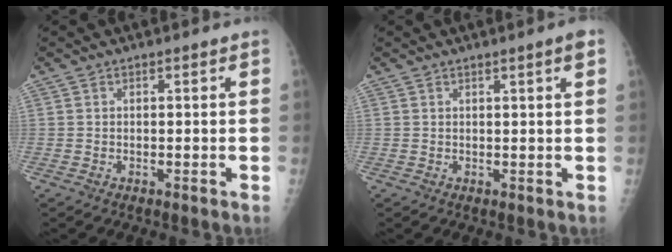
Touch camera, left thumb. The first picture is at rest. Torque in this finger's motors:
{"motor_torque": [-0.21, 0.11, -0.07, -0.09, 0.01]}